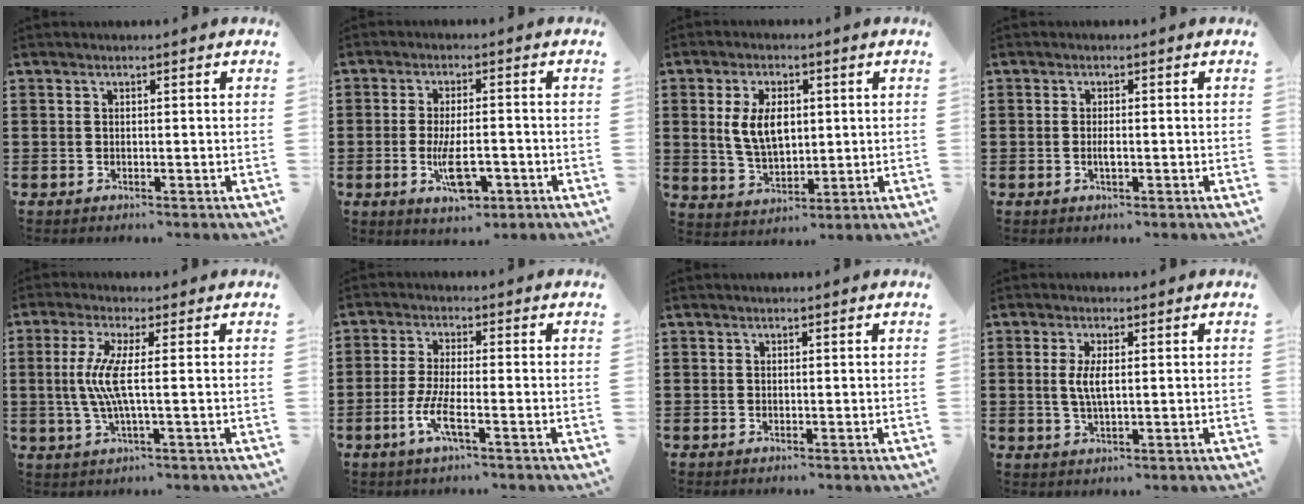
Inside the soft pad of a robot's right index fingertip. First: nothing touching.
{"total": 6.8, "force": [-2.4, 2.5, 5.9], "torque": [-0.108, -0.007, -0.044]}
{"total": 7.2, "force": [1.2, 4.2, 5.7], "torque": [-0.126, 0.007, 0.014]}
{"total": 1.7, "force": [-0.4, 0.5, 1.6], "torque": [-0.037, -0.002, -0.010]}
{"total": 6.3, "force": [0.0, 0.3, 6.2], "torque": [-0.144, -0.018, -0.013]}
{"total": 5.3, "force": [-2.4, 0.9, 4.6], "torque": [-0.105, -0.012, -0.051]}
{"total": 0.0}
{"total": 3.5, "force": [0.4, 1.1, 3.3], "torque": [-0.072, 0.000, 0.002]}